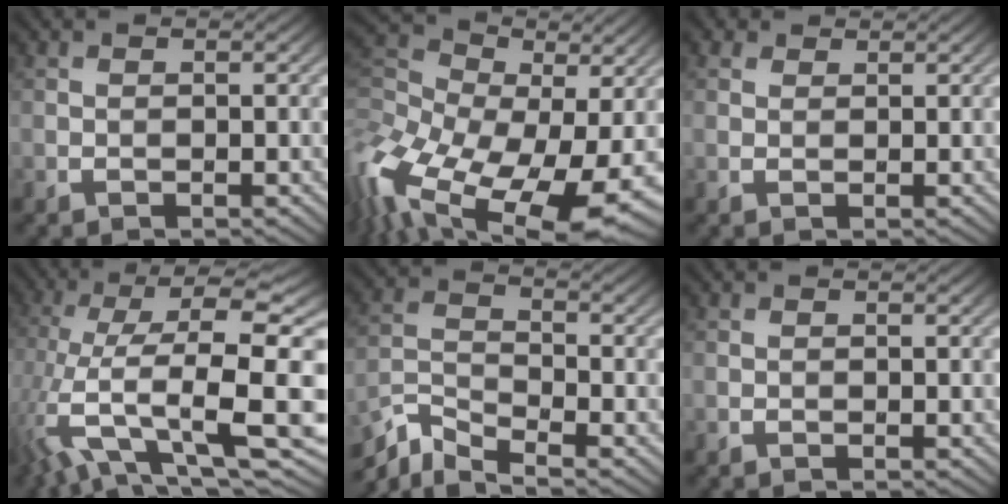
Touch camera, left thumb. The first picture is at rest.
{"total": 18.6, "force": [-5.7, 11.4, 13.5], "torque": [-0.312, -0.019, -0.093]}
{"total": 1.4, "force": [1.1, 0.8, 0.0], "torque": [0.000, 0.005, 0.016]}
{"total": 13.8, "force": [-3.6, 5.3, 12.2], "torque": [-0.248, -0.004, -0.060]}
{"total": 5.9, "force": [-4.8, 1.5, 3.0], "torque": [-0.074, -0.011, -0.112]}
{"total": 0.0}